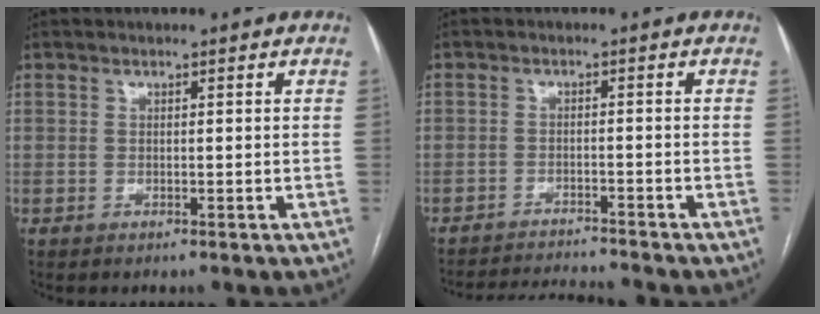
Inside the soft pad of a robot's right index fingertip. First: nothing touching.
{"total": 6.9, "force": [-6.9, -0.1, 0.9], "torque": [-0.008, -0.003, -0.112]}